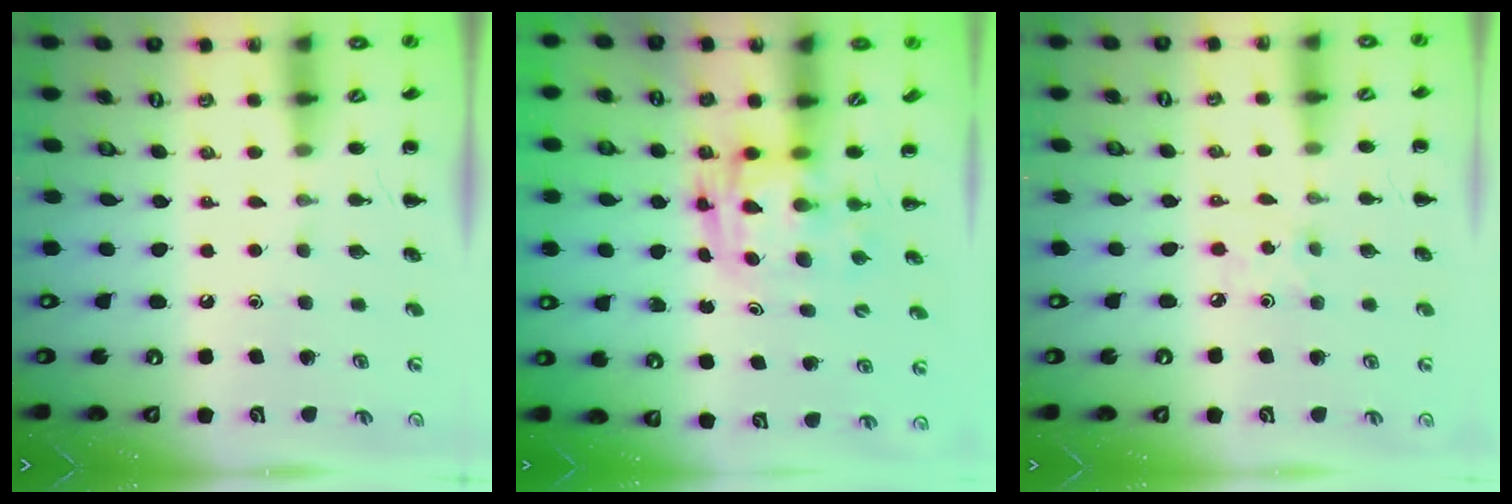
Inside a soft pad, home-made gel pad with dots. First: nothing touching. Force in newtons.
{"total": 2.9, "press": 2.9, "slide": 0.5}
{"total": 2.1, "press": 2.0, "slide": 0.4}